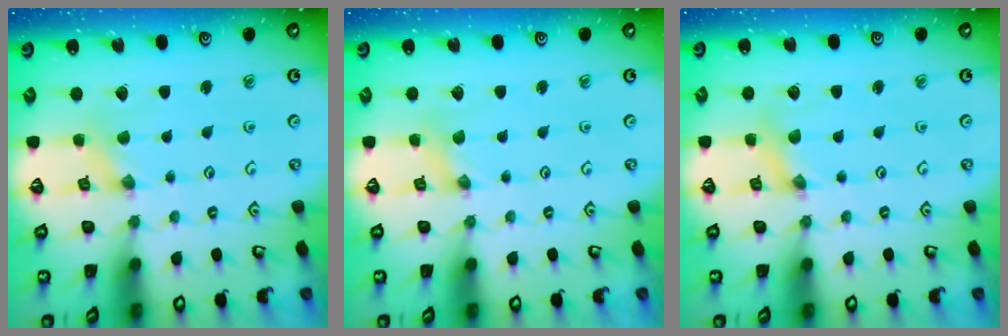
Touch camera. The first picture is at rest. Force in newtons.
{"total": 0.0}
{"total": 1.8, "press": 1.8, "slide": 0.3}